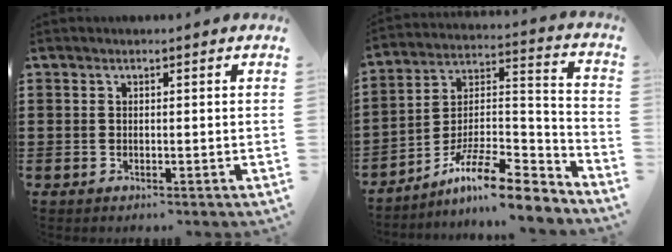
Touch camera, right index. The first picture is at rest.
{"total": 11.2, "force": [-8.6, 2.5, 6.6], "torque": [-0.116, 0.021, -0.166]}